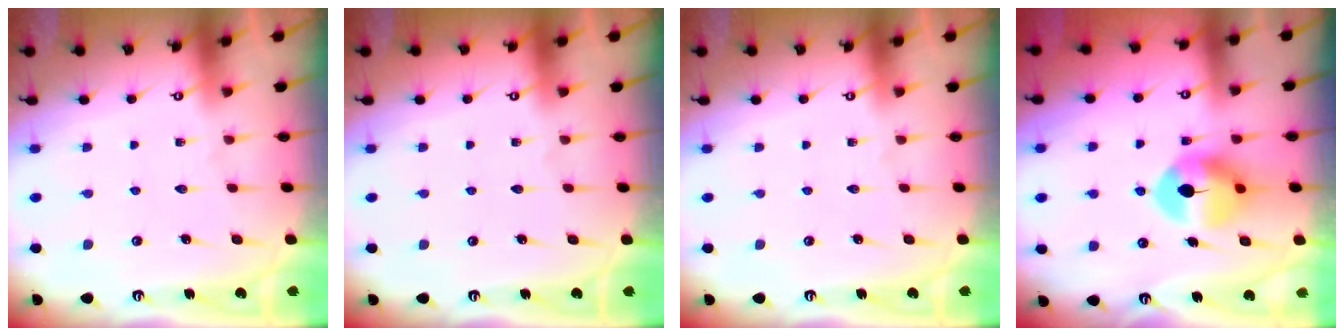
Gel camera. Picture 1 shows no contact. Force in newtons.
{"total": 0.0}
{"total": 0.0}
{"total": 8.4, "press": 8.3, "slide": 0.8}